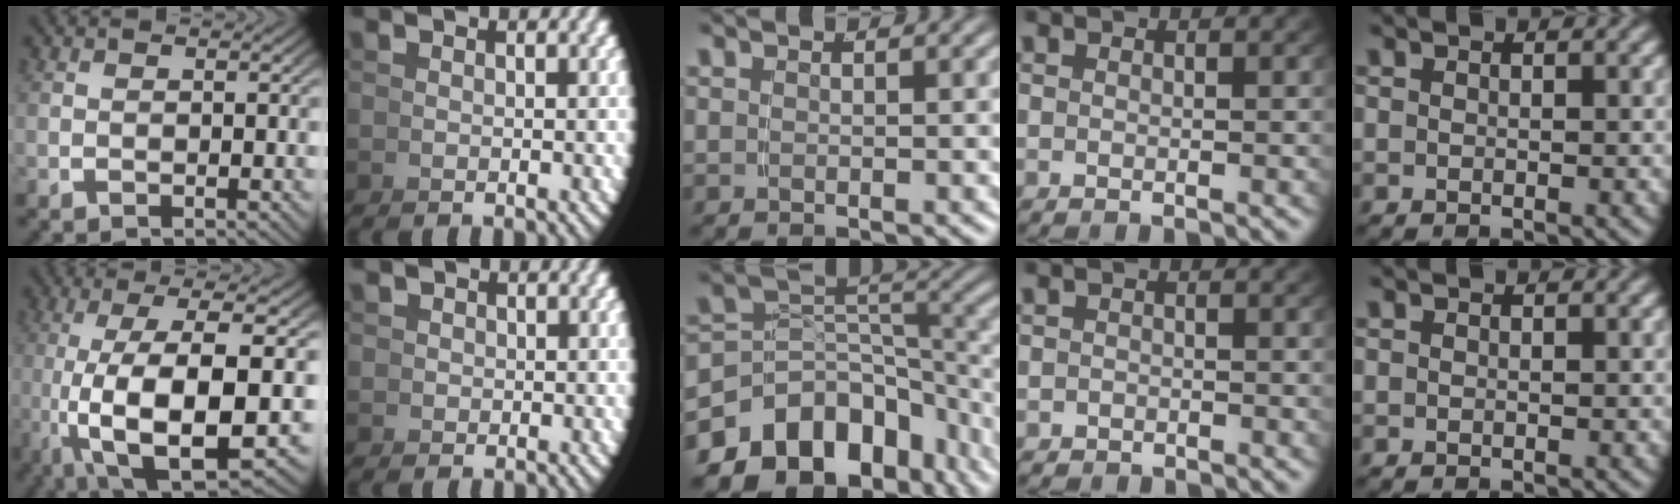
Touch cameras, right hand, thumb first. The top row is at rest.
{"thumb": {"total": 14.6, "force": [-2.5, 7.0, 12.5], "torque": [-0.285, -0.054, -0.005]}, "index": {"total": 2.1, "force": [0.6, 1.9, 0.4], "torque": [-0.009, -0.007, 0.013]}, "middle": {"total": 15.8, "force": [-7.9, 11.0, 8.1], "torque": [-0.148, -0.046, -0.114]}, "ring": {"total": 1.3, "force": [-1.1, 0.5, -0.4], "torque": [-0.001, -0.017, -0.011]}}